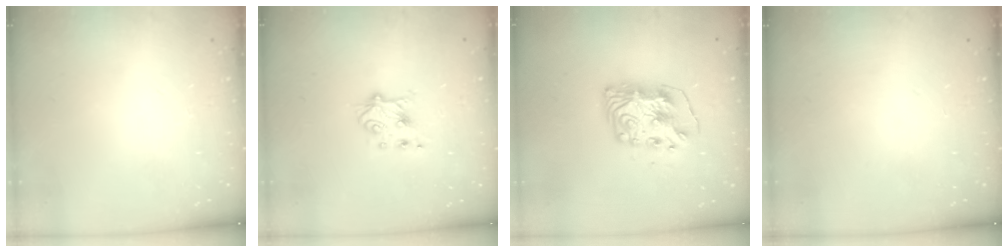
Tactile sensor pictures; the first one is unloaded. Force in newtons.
{"total": 5.5, "press": 5.4, "slide": 1.0}
{"total": 9.2, "press": 9.1, "slide": 1.1}
{"total": 0.0}